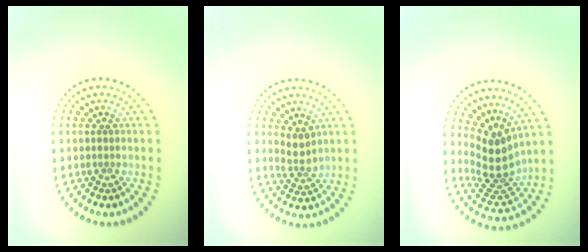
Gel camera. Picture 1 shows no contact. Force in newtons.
{"total": 2.0, "press": 1.5, "slide": 1.4}
{"total": 4.1, "press": 2.9, "slide": 2.9}